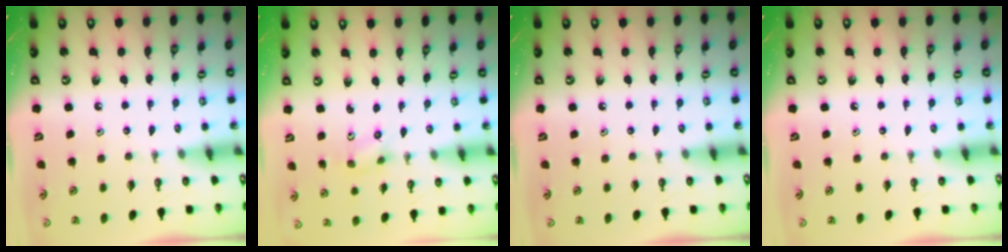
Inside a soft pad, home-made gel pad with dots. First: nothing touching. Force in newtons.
{"total": 2.5, "press": 2.2, "slide": 1.2}
{"total": 0.0}
{"total": 0.0}